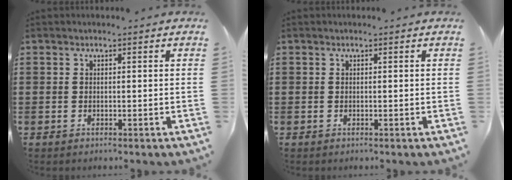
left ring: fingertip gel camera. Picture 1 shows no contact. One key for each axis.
{"total": 0.0}